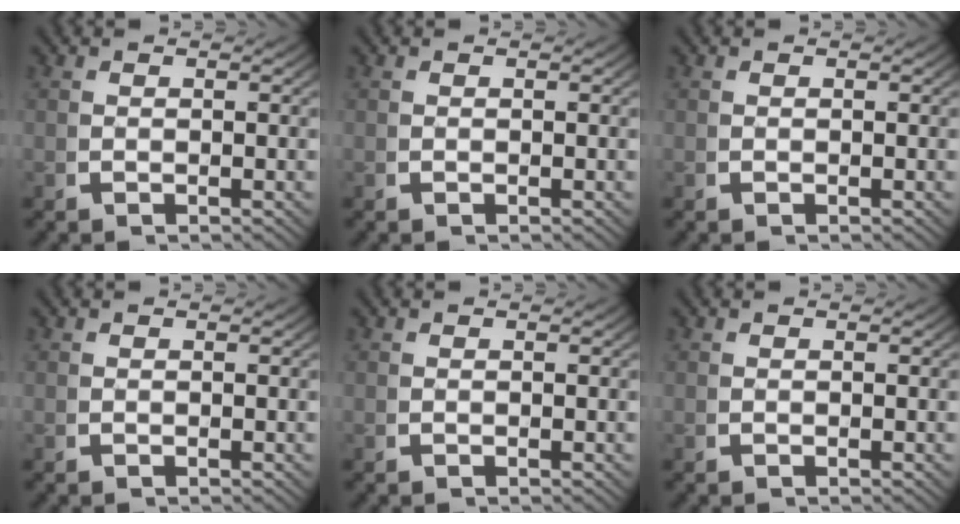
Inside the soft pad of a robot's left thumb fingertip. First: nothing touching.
{"total": 0.0}
{"total": 0.0}
{"total": 0.0}
{"total": 0.0}
{"total": 0.0}